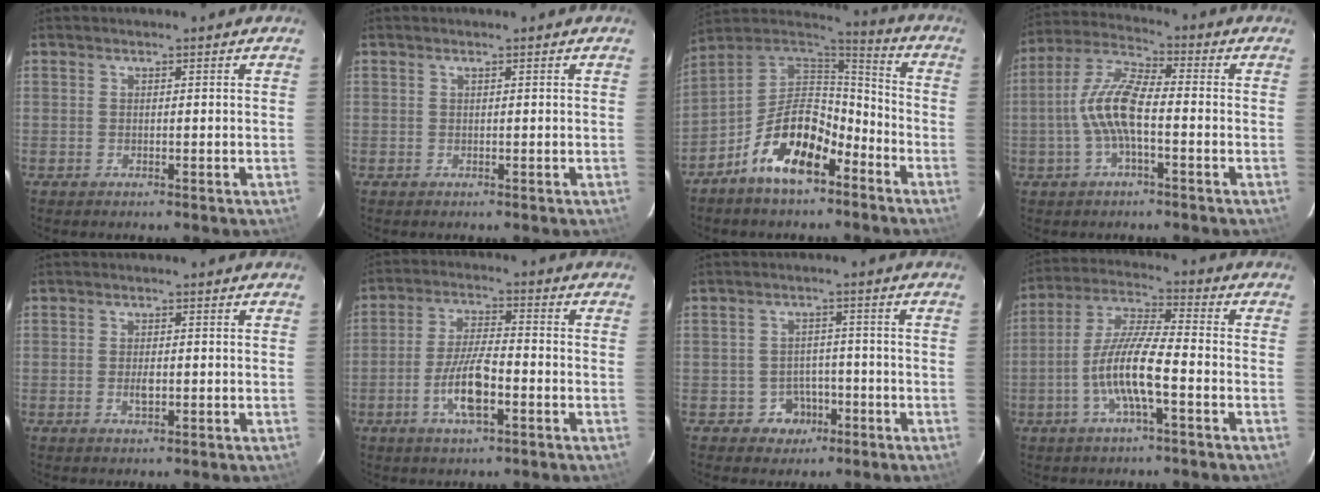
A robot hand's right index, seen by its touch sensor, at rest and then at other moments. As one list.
[{"total": 0.0}, {"total": 14.5, "force": [-8.1, 6.7, 10.0], "torque": [-0.192, 0.021, -0.145]}, {"total": 9.7, "force": [-1.9, 2.9, 9.1], "torque": [-0.197, 0.014, -0.039]}, {"total": 2.0, "force": [-0.3, 0.9, 1.7], "torque": [-0.029, 0.000, -0.004]}, {"total": 8.7, "force": [-3.4, 2.4, 7.6], "torque": [-0.153, 0.001, -0.062]}, {"total": 4.5, "force": [-2.3, 3.9, 0.7], "torque": [-0.025, 0.015, -0.021]}, {"total": 10.5, "force": [-3.7, 1.4, 9.7], "torque": [-0.202, 0.005, -0.075]}]